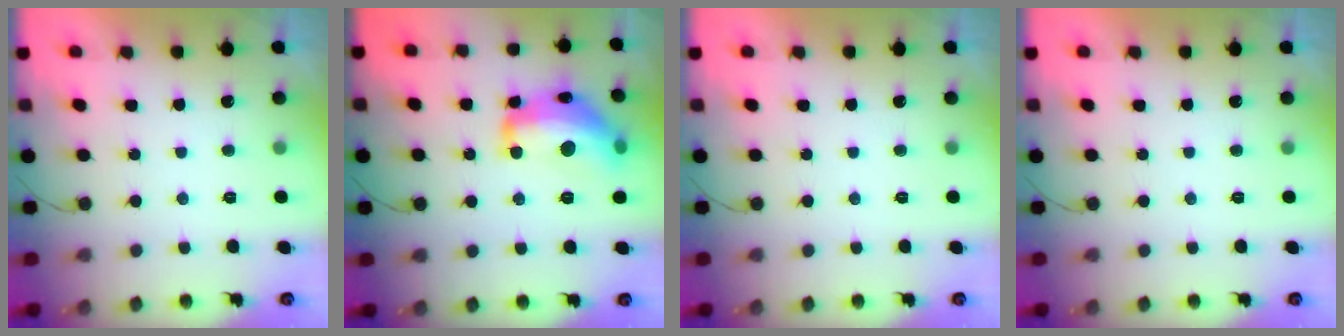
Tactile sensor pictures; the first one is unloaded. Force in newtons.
{"total": 19.5, "press": 19.5, "slide": 1.0}
{"total": 0.0}
{"total": 0.0}